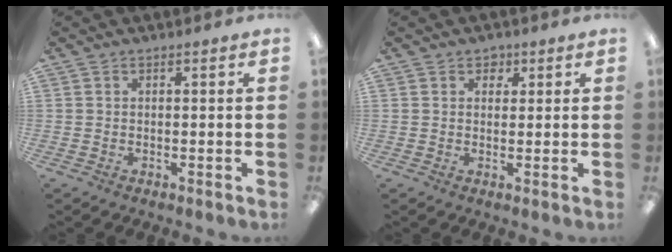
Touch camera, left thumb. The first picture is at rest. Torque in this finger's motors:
{"motor_torque": [-0.04, 0.00, -0.04, -0.03, 0.00]}